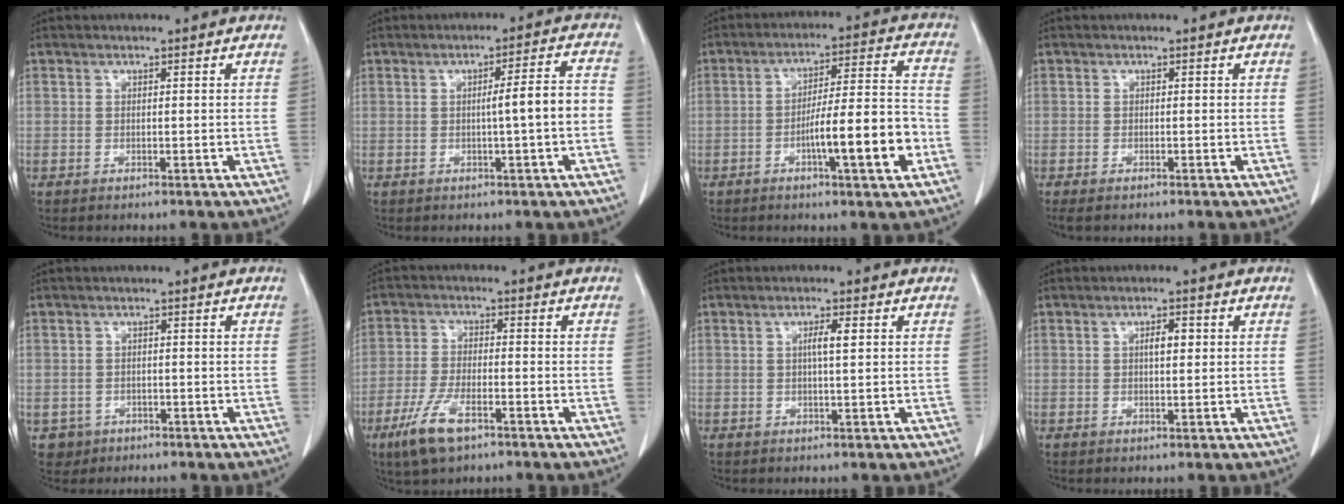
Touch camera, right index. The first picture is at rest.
{"total": 5.4, "force": [-0.9, -0.3, 5.3], "torque": [-0.076, 0.012, -0.014]}
{"total": 11.8, "force": [-4.2, 0.8, 11.0], "torque": [-0.170, 0.009, -0.062]}
{"total": 1.5, "force": [-1.2, 0.5, 0.7], "torque": [-0.013, -0.005, -0.016]}
{"total": 2.8, "force": [-1.2, 2.5, 0.1], "torque": [0.002, 0.009, -0.017]}
{"total": 7.8, "force": [-4.7, 2.3, 5.8], "torque": [-0.125, -0.014, -0.085]}
{"total": 2.3, "force": [0.5, 0.1, 2.2], "torque": [-0.040, 0.002, 0.007]}
{"total": 2.3, "force": [0.4, 0.8, 2.1], "torque": [-0.036, 0.002, 0.007]}